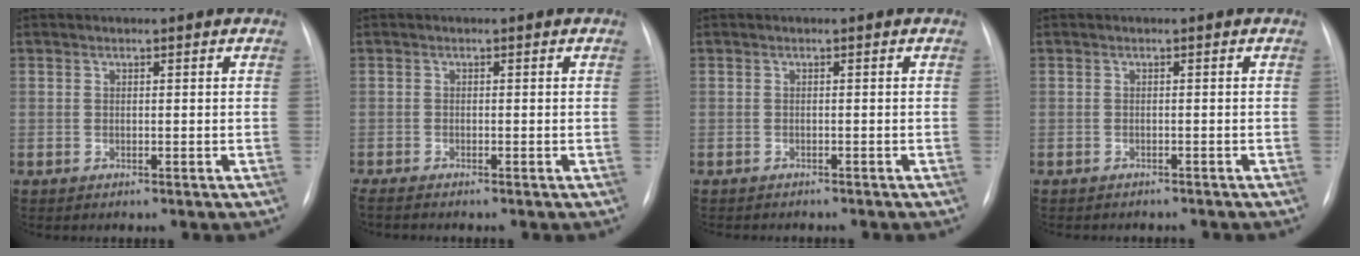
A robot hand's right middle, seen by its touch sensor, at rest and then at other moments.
{"total": 2.5, "force": [-2.2, 0.0, 1.2], "torque": [-0.019, -0.004, -0.035]}
{"total": 3.7, "force": [-3.3, 1.1, 1.3], "torque": [-0.018, -0.006, -0.035]}
{"total": 4.2, "force": [-3.8, 1.4, 1.2], "torque": [-0.015, -0.003, -0.042]}